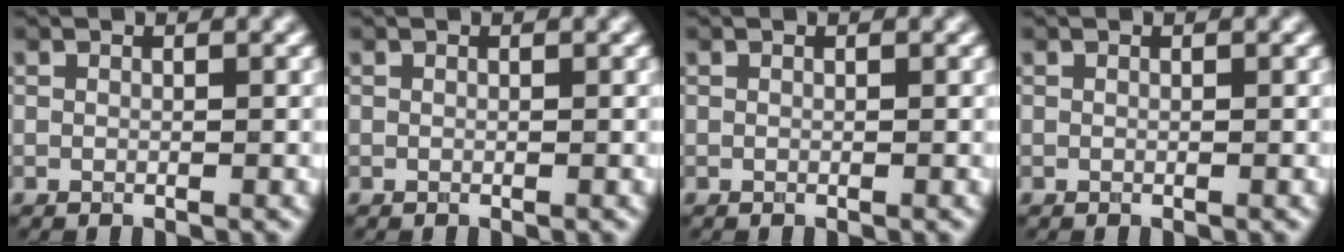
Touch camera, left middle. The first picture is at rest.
{"total": 0.0}
{"total": 0.0}
{"total": 0.0}